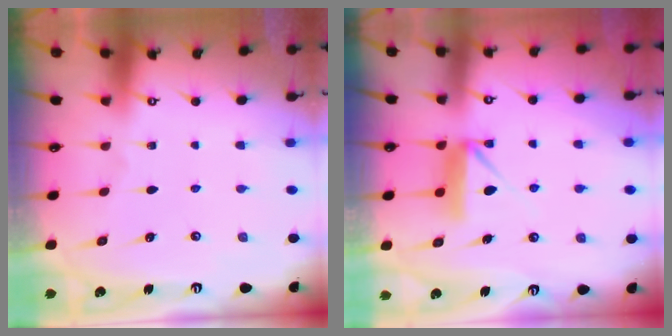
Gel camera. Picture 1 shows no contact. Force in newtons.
{"total": 8.3, "press": 8.3, "slide": 0.5}